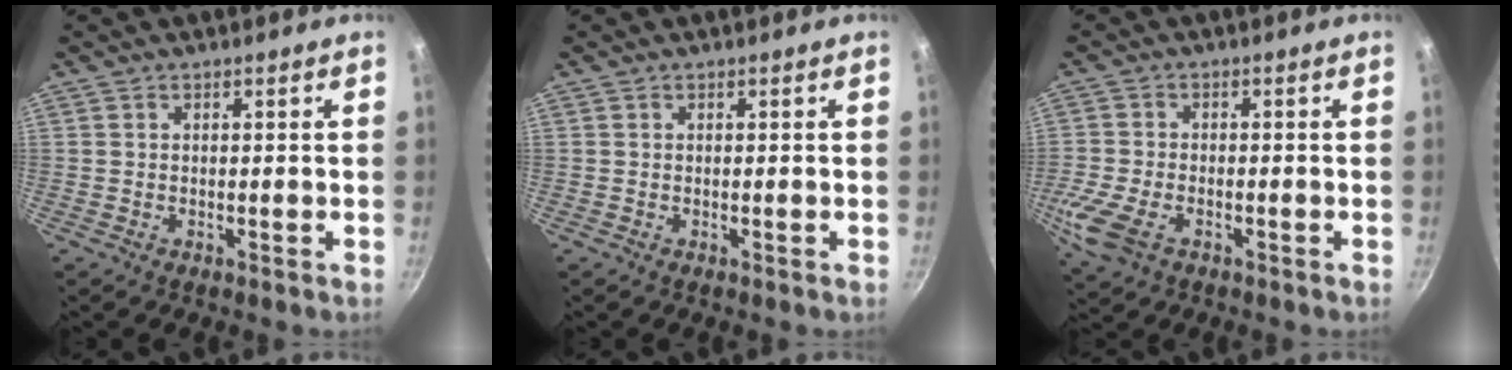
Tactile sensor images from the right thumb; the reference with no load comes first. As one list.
[{"total": 0.0}, {"total": 8.2, "force": [-3.4, 4.8, 5.8], "torque": [-0.140, -0.002, -0.071]}]